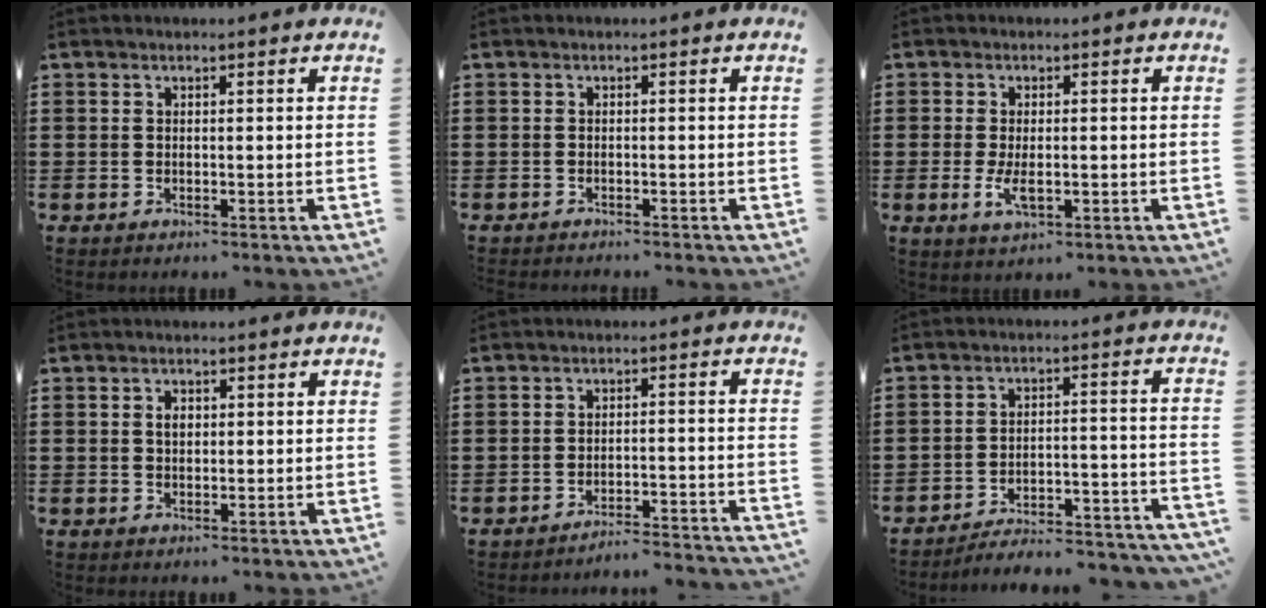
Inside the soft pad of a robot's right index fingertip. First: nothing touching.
{"total": 0.7, "force": [-0.7, 0.0, 0.1], "torque": [-0.003, -0.001, -0.015]}
{"total": 3.3, "force": [-0.5, 1.4, 2.9], "torque": [-0.067, -0.006, -0.011]}
{"total": 1.8, "force": [0.4, 1.1, 1.4], "torque": [-0.029, 0.007, 0.006]}
{"total": 3.5, "force": [-3.5, -0.1, 0.6], "torque": [-0.015, -0.002, -0.073]}
{"total": 4.6, "force": [-4.3, 0.2, 1.5], "torque": [-0.028, -0.007, -0.091]}